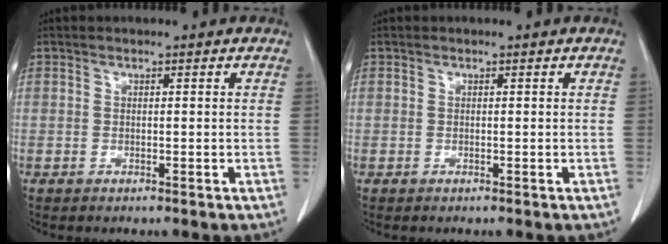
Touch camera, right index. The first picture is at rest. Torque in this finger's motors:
{"motor_torque": [0.00, 0.00, 0.00, 0.00]}